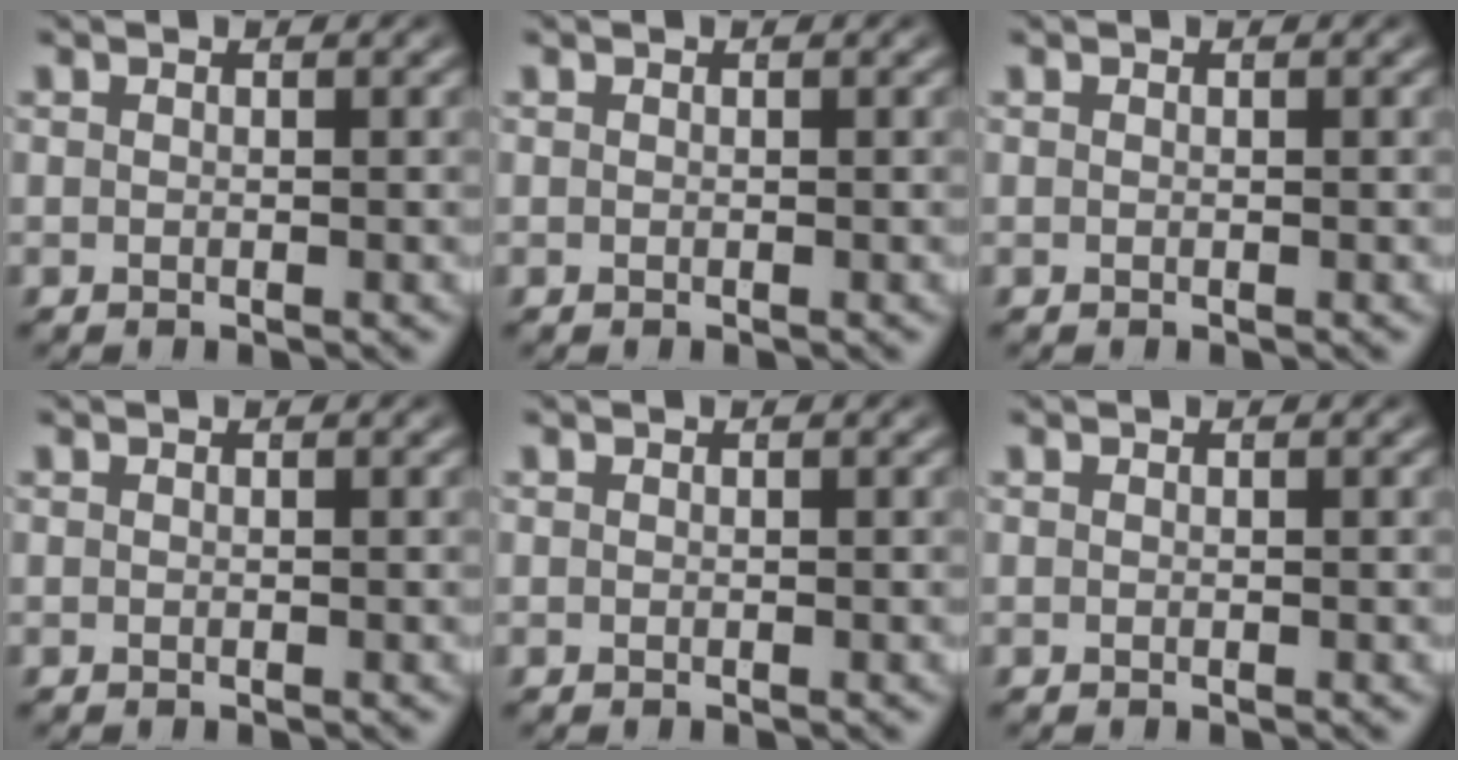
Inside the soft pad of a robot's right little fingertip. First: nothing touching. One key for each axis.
{"total": 0.0}
{"total": 0.0}
{"total": 0.0}
{"total": 0.0}
{"total": 0.0}